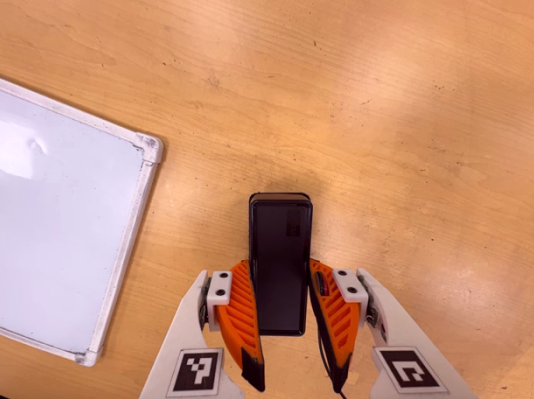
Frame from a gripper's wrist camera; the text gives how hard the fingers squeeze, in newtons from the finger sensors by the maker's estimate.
{"total": 6.3, "left": 4.2, "right": 8.4}